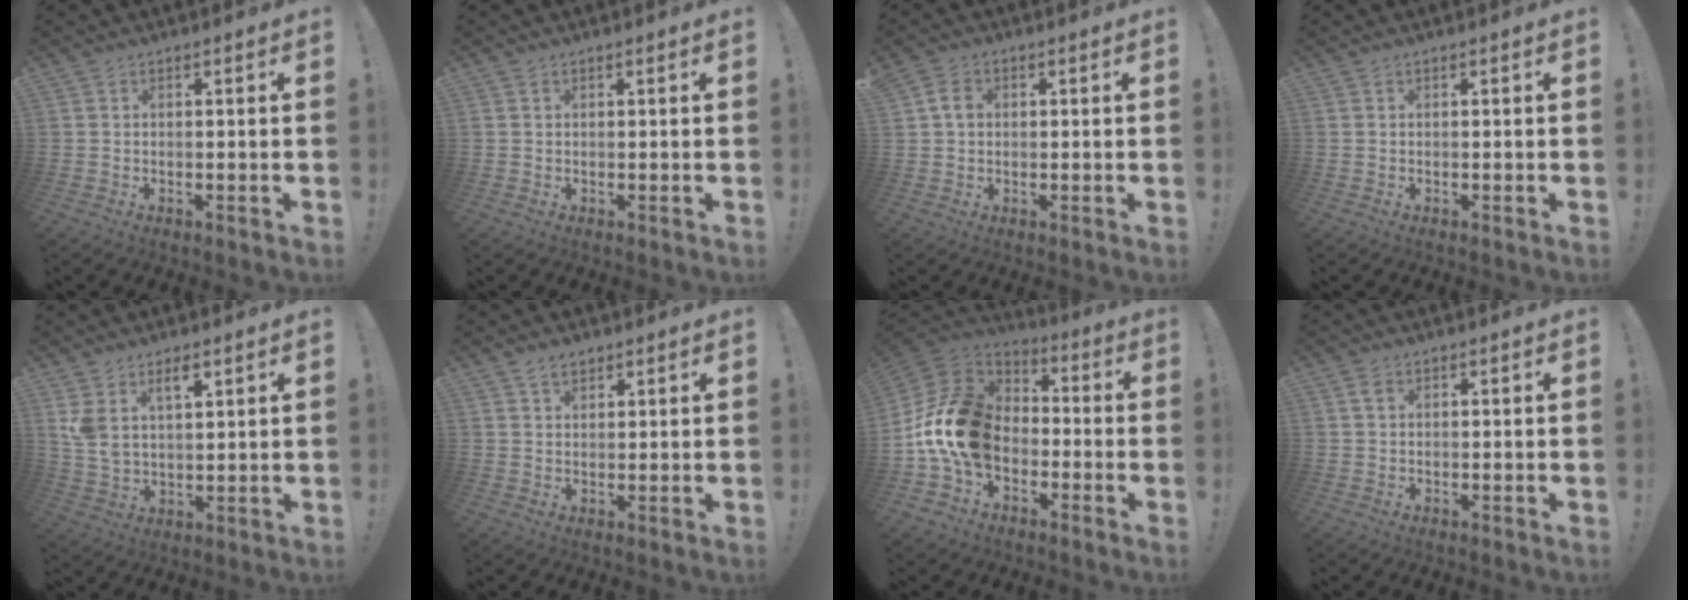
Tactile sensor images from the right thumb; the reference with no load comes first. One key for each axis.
{"total": 0.6, "fx": 0.3, "fy": 0.5, "fz": 0.0, "tx": 0.002, "ty": 0.000, "tz": 0.005}
{"total": 3.4, "fx": 0.3, "fy": 2.7, "fz": 2.0, "tx": -0.025, "ty": 0.003, "tz": 0.004}
{"total": 0.0}
{"total": 7.4, "fx": 4.5, "fy": 3.6, "fz": 4.6, "tx": -0.081, "ty": -0.019, "tz": 0.083}
{"total": 3.2, "fx": 2.2, "fy": 1.8, "fz": 1.5, "tx": -0.019, "ty": -0.007, "tz": 0.039}
{"total": 18.2, "fx": -3.2, "fy": 12.9, "fz": 12.4, "tx": -0.214, "ty": 0.033, "tz": -0.044}
{"total": 1.3, "fx": 0.5, "fy": 0.9, "fz": 0.8, "tx": -0.008, "ty": 0.001, "tz": 0.007}